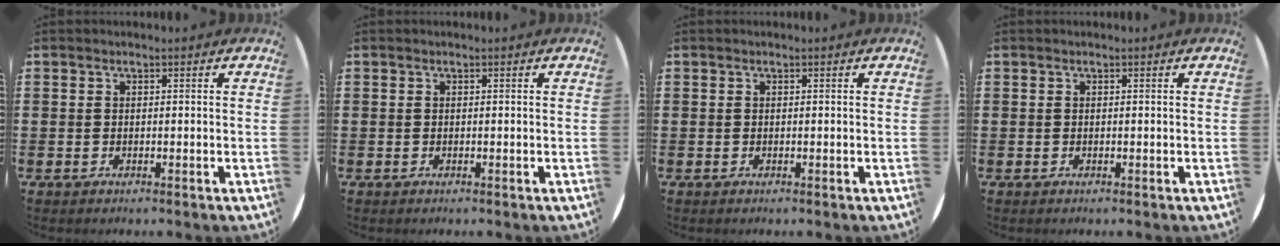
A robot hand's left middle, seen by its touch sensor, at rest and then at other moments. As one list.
[{"total": 0.0}, {"total": 0.0}, {"total": 0.0}]